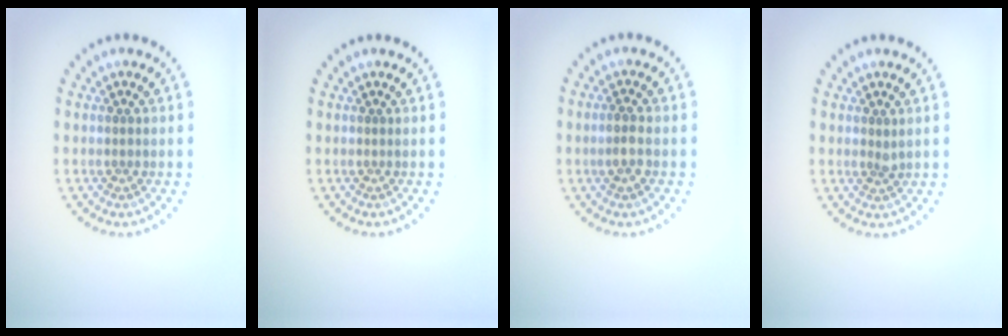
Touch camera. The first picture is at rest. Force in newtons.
{"total": 0.0}
{"total": 1.6, "press": 1.6, "slide": 0.4}
{"total": 0.8, "press": 0.6, "slide": 0.5}